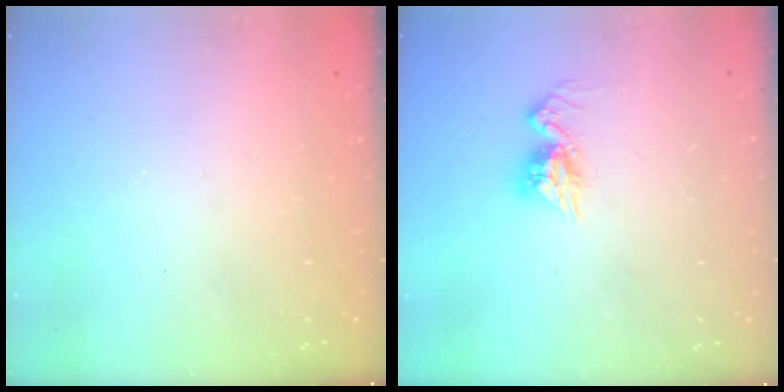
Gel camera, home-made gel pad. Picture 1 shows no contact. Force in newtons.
{"total": 9.1, "press": 9.0, "slide": 0.8}